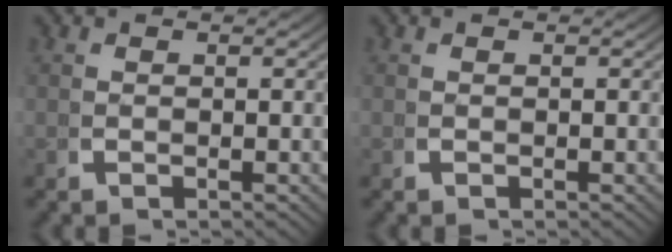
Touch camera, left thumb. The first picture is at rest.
{"total": 0.0}